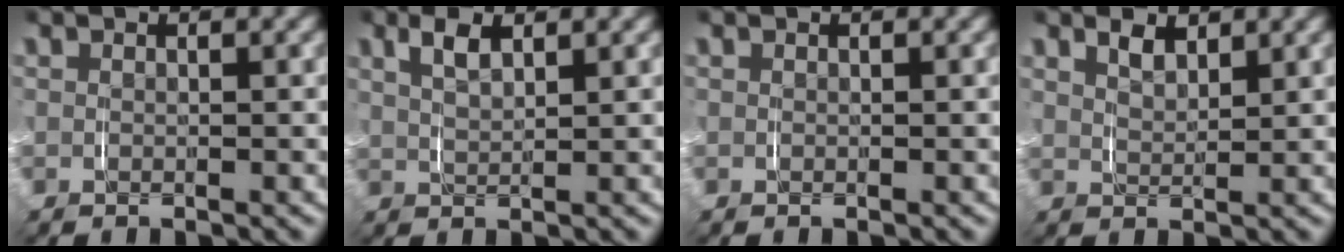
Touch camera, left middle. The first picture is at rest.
{"total": 2.2, "force": [1.1, 0.9, 1.7], "torque": [-0.039, -0.002, 0.023]}
{"total": 0.0}
{"total": 1.8, "force": [1.1, 0.8, 1.1], "torque": [-0.022, -0.007, 0.023]}